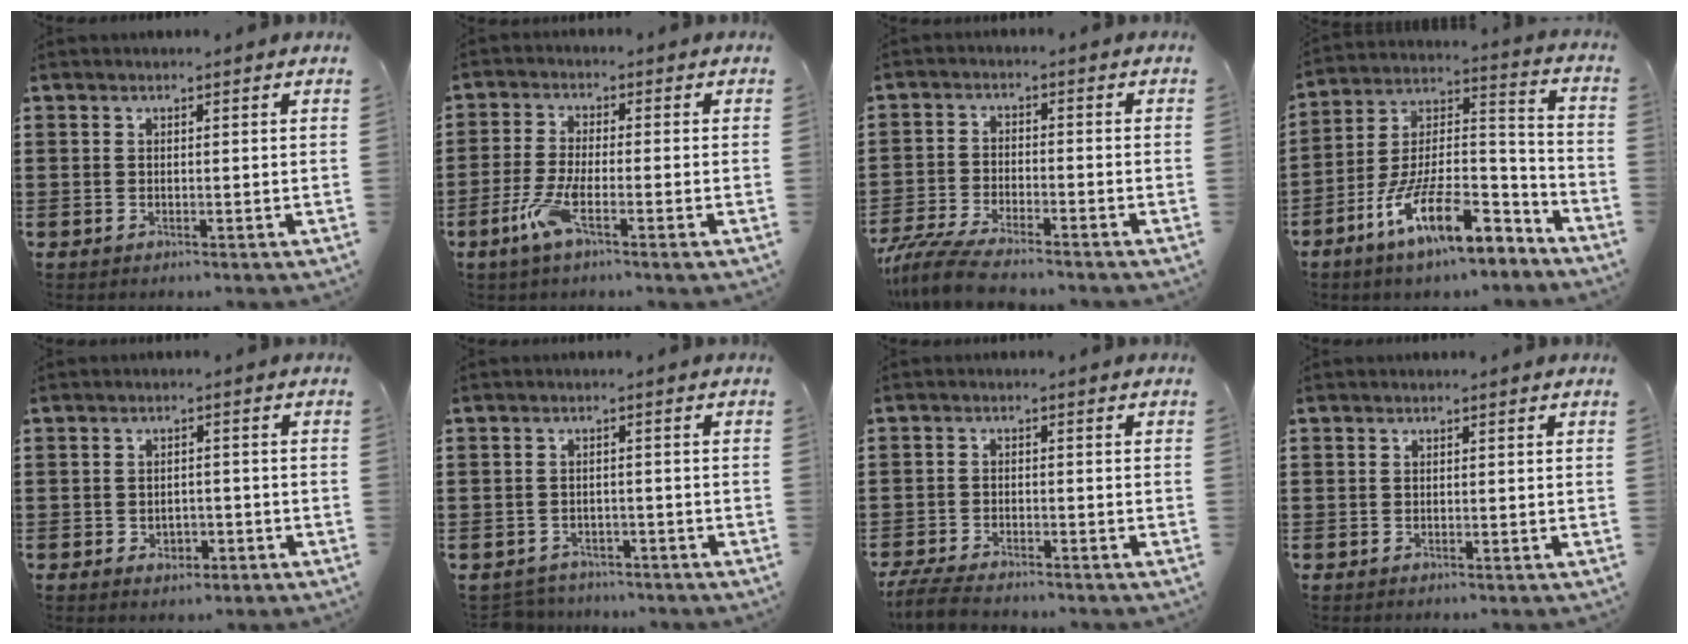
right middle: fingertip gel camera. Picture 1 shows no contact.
{"total": 5.8, "force": [-2.7, 1.2, 5.0], "torque": [-0.117, -0.014, -0.054]}
{"total": 6.0, "force": [-5.4, 0.6, 2.6], "torque": [-0.075, -0.015, -0.109]}
{"total": 14.4, "force": [-9.7, 4.1, 9.8], "torque": [-0.194, 0.014, -0.185]}
{"total": 2.2, "force": [-1.2, 1.4, 1.1], "torque": [-0.025, 0.004, -0.026]}
{"total": 2.4, "force": [-2.3, 0.6, -0.2], "torque": [-0.007, -0.002, -0.051]}
{"total": 4.3, "force": [-4.0, 0.5, 1.5], "torque": [-0.046, -0.011, -0.083]}
{"total": 0.0}